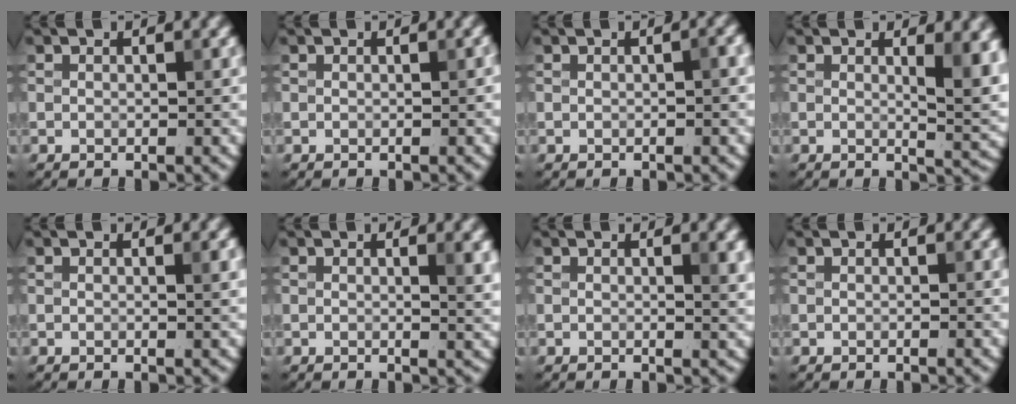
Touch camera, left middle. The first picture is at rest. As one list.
[{"total": 0.0}, {"total": 1.2, "force": [0.0, 0.3, 1.2], "torque": [-0.017, 0.005, 0.002]}, {"total": 4.9, "force": [1.4, 1.5, 4.5], "torque": [-0.050, -0.008, 0.024]}, {"total": 1.2, "force": [0.3, 0.3, 1.2], "torque": [-0.012, 0.000, 0.002]}, {"total": 2.7, "force": [0.9, 0.9, 2.4], "torque": [-0.019, -0.001, 0.010]}, {"total": 2.3, "force": [0.7, 0.8, 2.0], "torque": [-0.015, 0.000, 0.008]}, {"total": 0.0}]